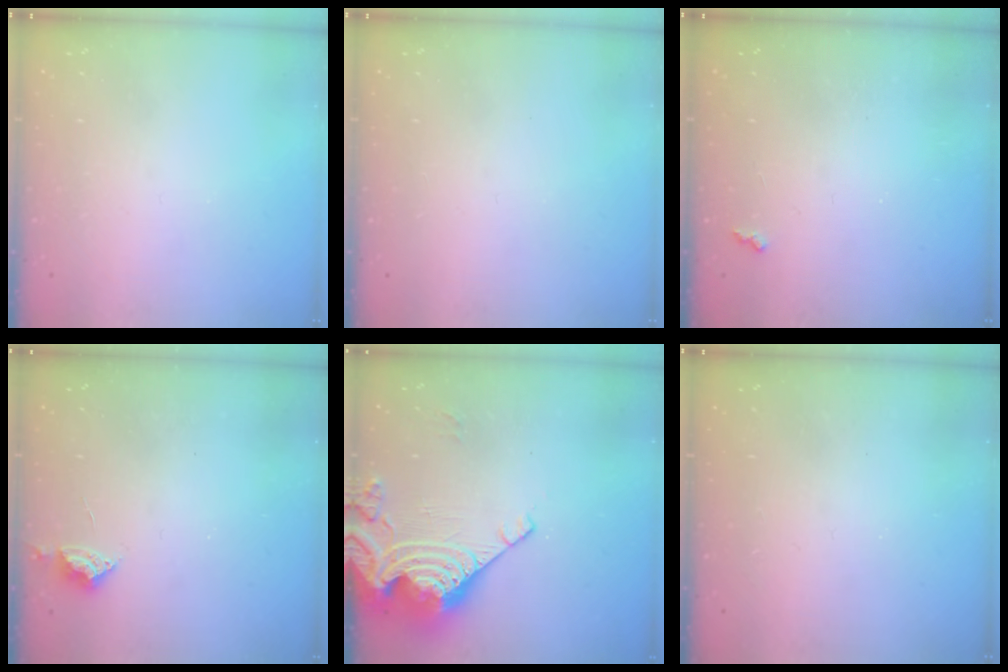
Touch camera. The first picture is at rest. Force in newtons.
{"total": 0.0}
{"total": 2.7, "press": 2.7, "slide": 0.5}
{"total": 3.9, "press": 3.8, "slide": 0.7}
{"total": 15.1, "press": 15.0, "slide": 1.5}
{"total": 1.3, "press": 1.2, "slide": 0.2}